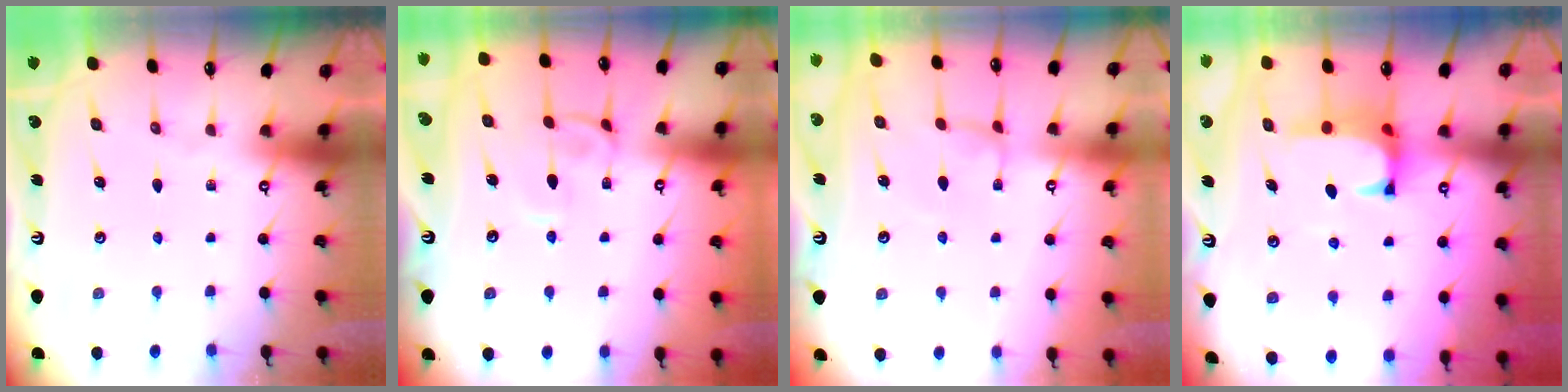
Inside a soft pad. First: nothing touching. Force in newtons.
{"total": 1.6, "press": 1.5, "slide": 0.6}
{"total": 0.7, "press": 0.5, "slide": 0.5}
{"total": 1.4, "press": 1.2, "slide": 0.8}